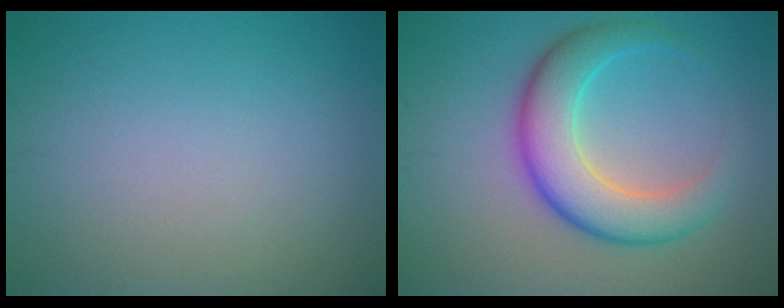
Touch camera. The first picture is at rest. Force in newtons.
{"total": 6.7, "press": 6.7, "slide": 0.0}